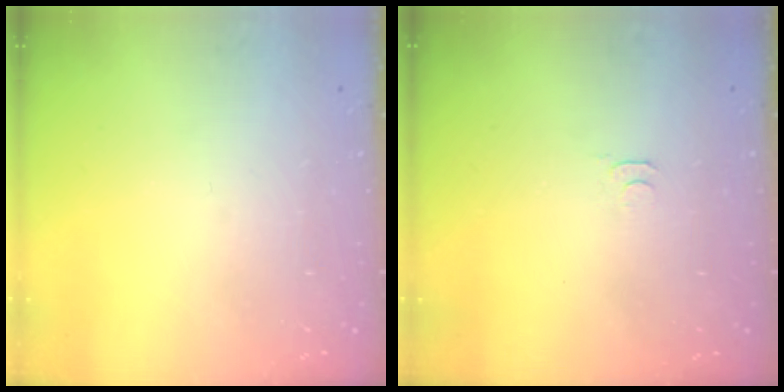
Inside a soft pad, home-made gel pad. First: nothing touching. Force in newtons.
{"total": 2.8, "press": 2.7, "slide": 0.5}